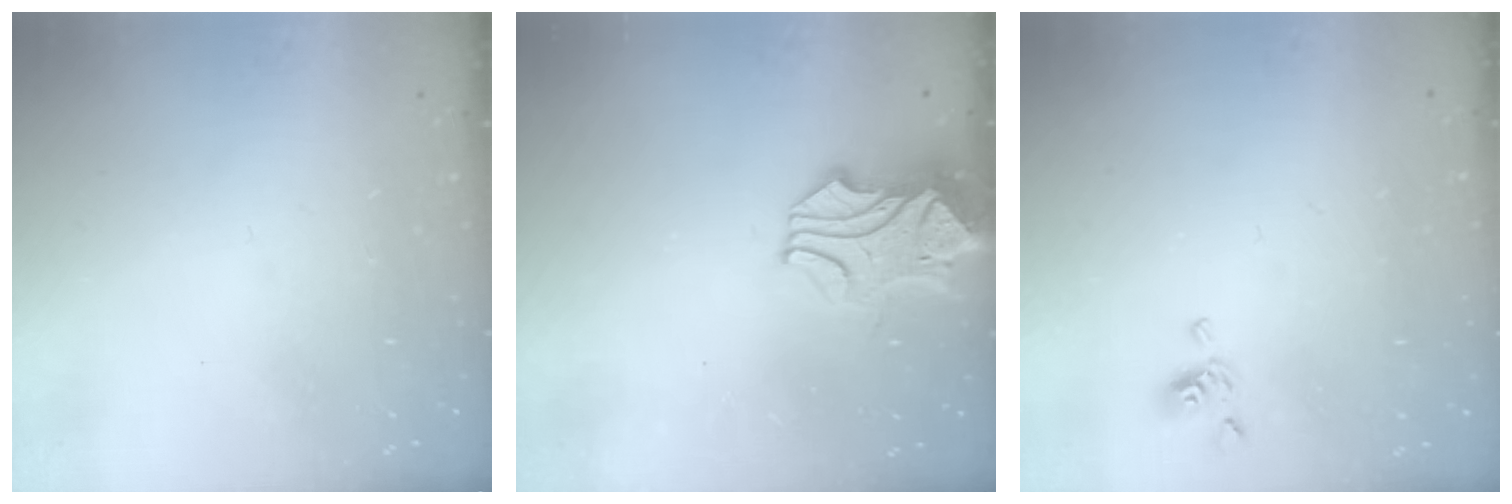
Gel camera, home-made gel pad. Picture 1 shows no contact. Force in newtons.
{"total": 2.1, "press": 1.6, "slide": 1.4}
{"total": 5.5, "press": 5.5, "slide": 0.5}